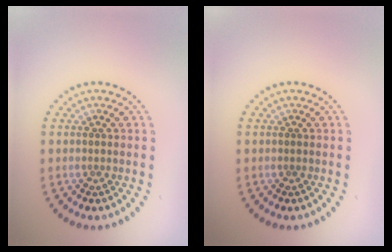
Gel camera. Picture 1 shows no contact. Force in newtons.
{"total": 0.0}